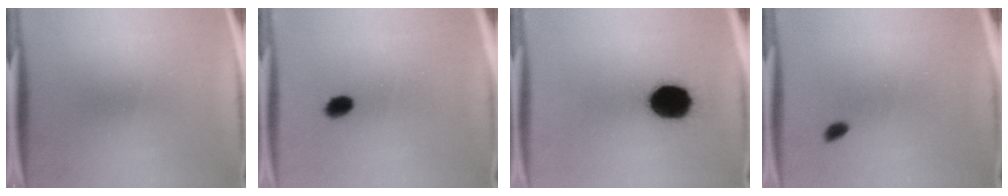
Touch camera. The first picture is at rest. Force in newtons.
{"total": 3.2}
{"total": 16.2}
{"total": 1.4}